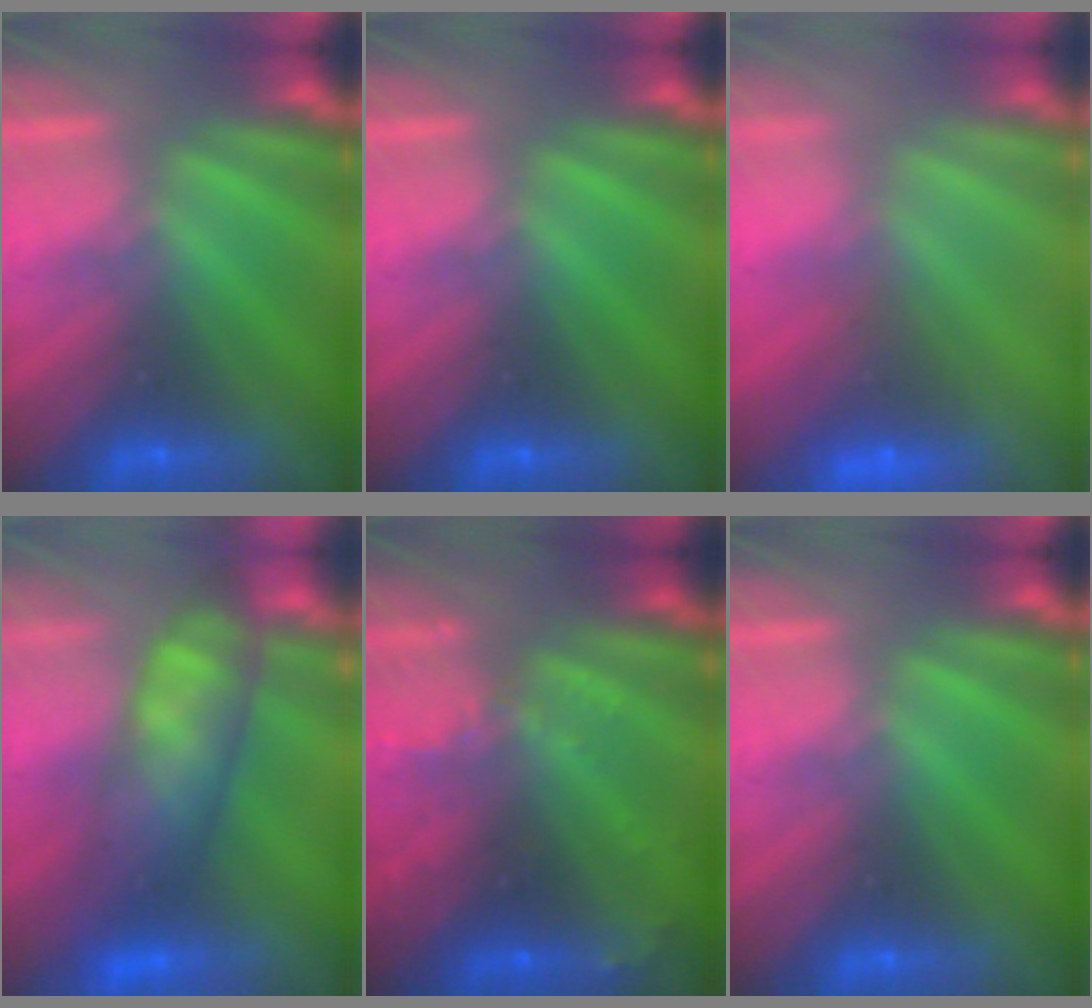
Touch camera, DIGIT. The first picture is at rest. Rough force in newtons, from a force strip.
{"total": 0.0}
{"total": 8.5}
{"total": 9.2}
{"total": 3.1}
{"total": 0.0}